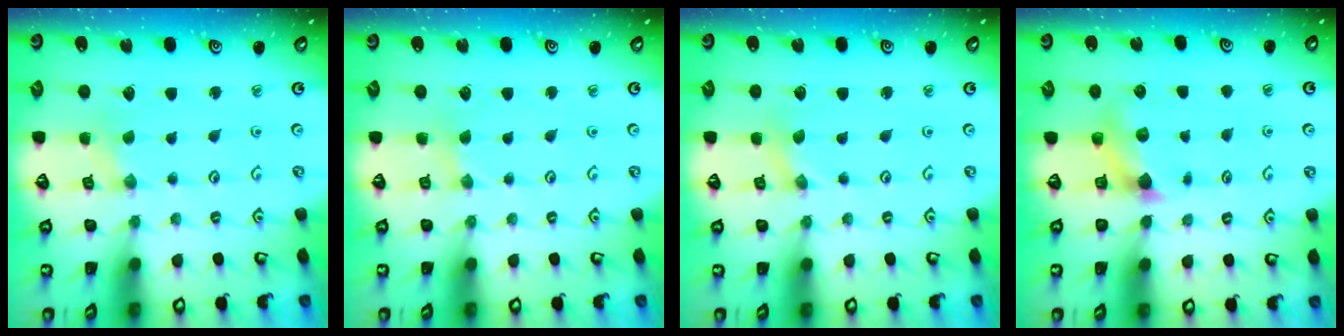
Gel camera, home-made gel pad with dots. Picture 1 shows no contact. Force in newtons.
{"total": 1.6, "press": 1.6, "slide": 0.4}
{"total": 0.0}
{"total": 7.2, "press": 7.1, "slide": 1.0}